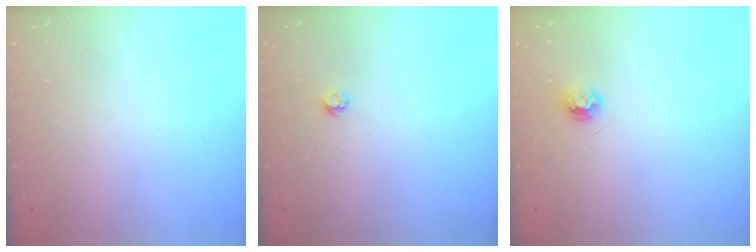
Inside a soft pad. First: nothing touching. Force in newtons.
{"total": 3.8, "press": 3.7, "slide": 0.5}
{"total": 5.7, "press": 5.6, "slide": 0.7}